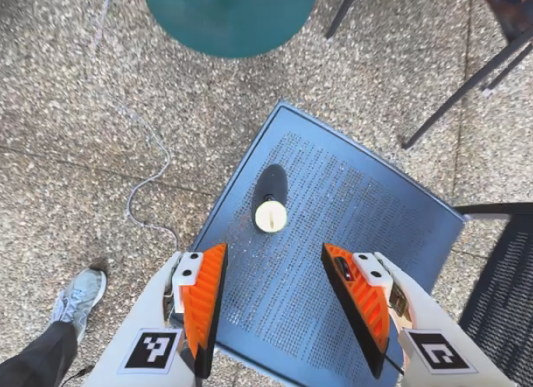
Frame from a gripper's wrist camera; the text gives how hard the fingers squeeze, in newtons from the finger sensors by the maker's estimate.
{"total": 0.0}